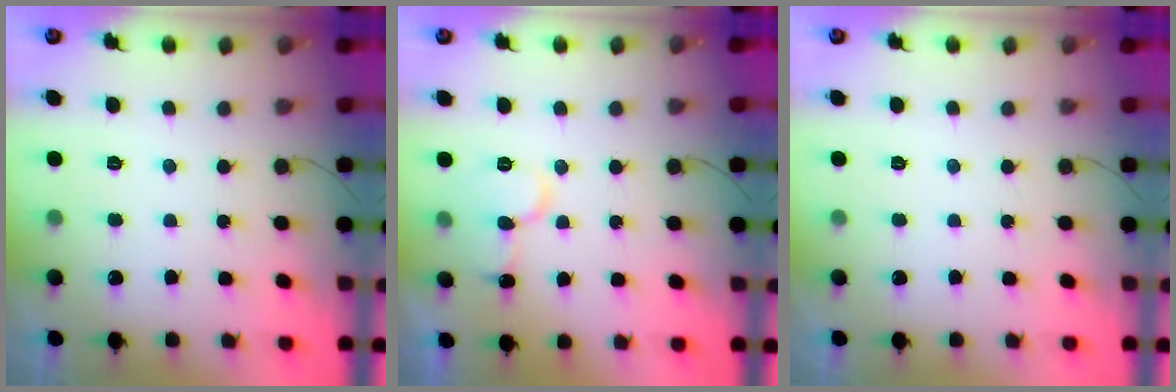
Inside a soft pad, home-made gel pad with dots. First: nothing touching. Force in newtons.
{"total": 8.5, "press": 8.5, "slide": 1.0}
{"total": 0.0}